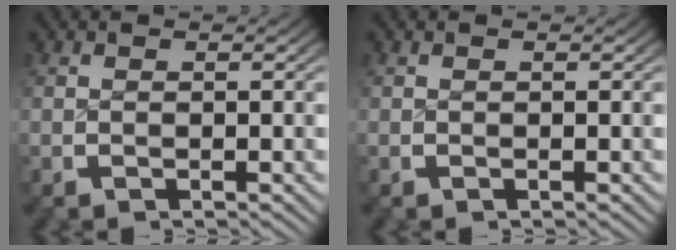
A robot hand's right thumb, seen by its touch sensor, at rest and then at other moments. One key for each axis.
{"total": 0.0}